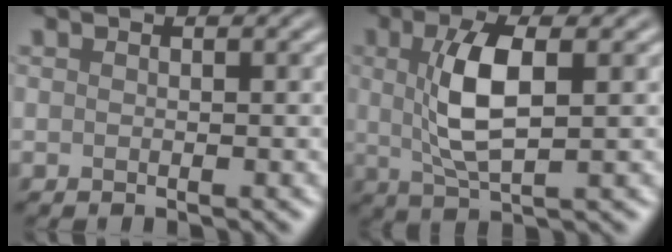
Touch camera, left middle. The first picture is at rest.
{"total": 5.7, "force": [0.9, 2.0, 5.3], "torque": [-0.113, 0.005, 0.019]}